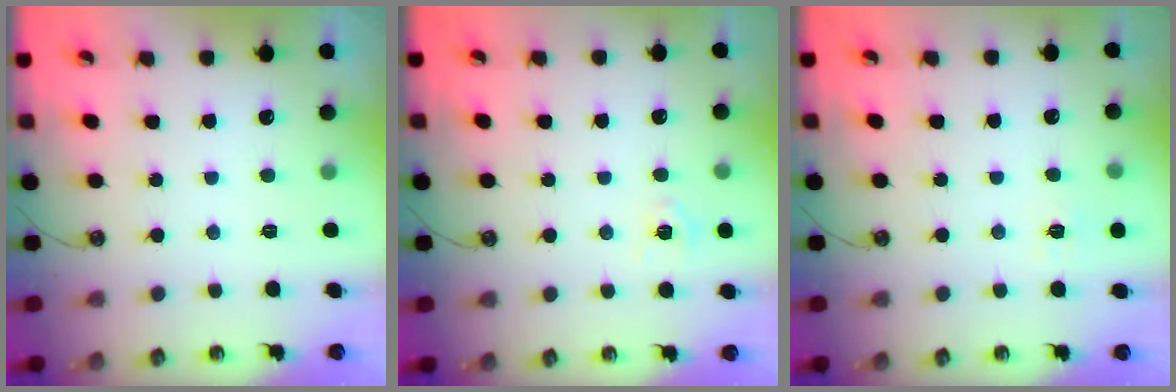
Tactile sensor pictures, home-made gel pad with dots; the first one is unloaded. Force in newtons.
{"total": 5.9, "press": 5.9, "slide": 0.6}
{"total": 6.1, "press": 6.1, "slide": 0.3}